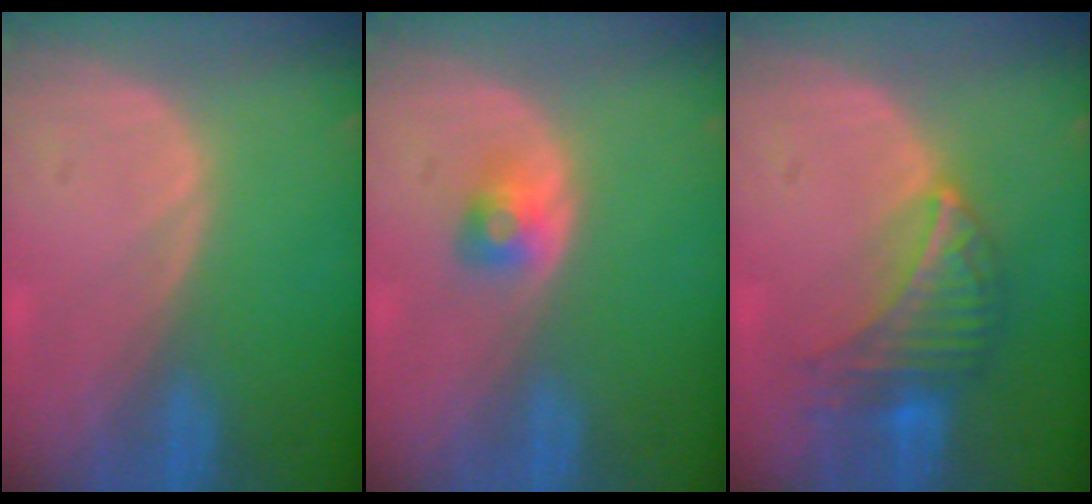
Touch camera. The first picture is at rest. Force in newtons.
{"total": 2.6, "press": 2.4, "slide": 1.0}
{"total": 6.8, "press": 6.6, "slide": 1.4}